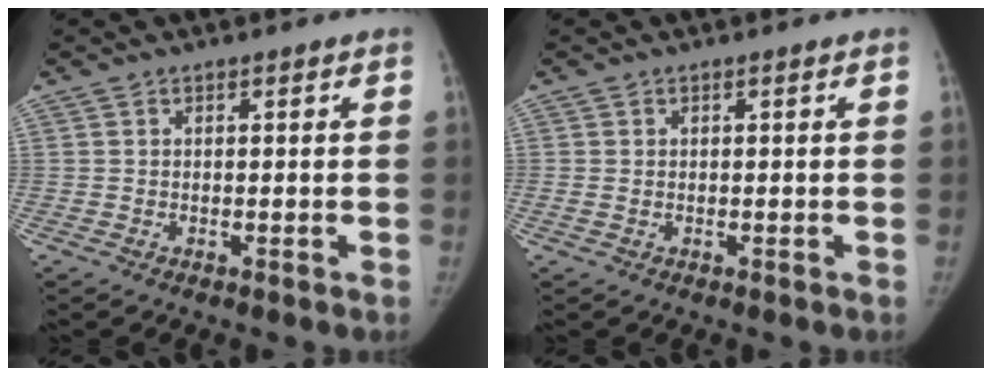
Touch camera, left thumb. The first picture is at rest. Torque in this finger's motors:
{"motor_torque": [-1.21, 1.84, 1.28, 0.08, 0.42]}